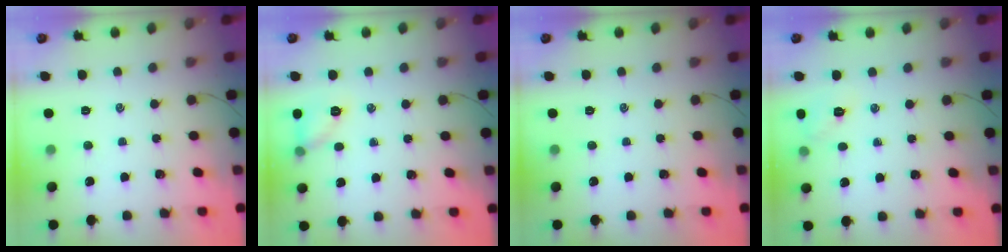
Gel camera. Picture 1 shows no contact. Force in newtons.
{"total": 7.4, "press": 7.4, "slide": 0.5}
{"total": 0.0}
{"total": 5.8, "press": 5.6, "slide": 1.3}